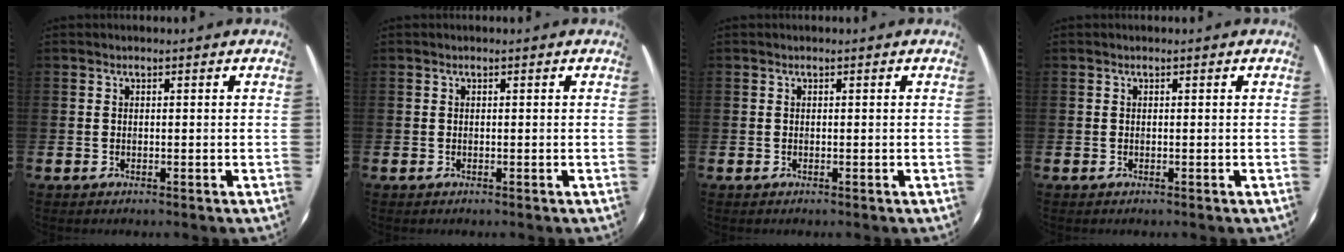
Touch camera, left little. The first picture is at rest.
{"total": 0.0}
{"total": 0.0}
{"total": 0.0}